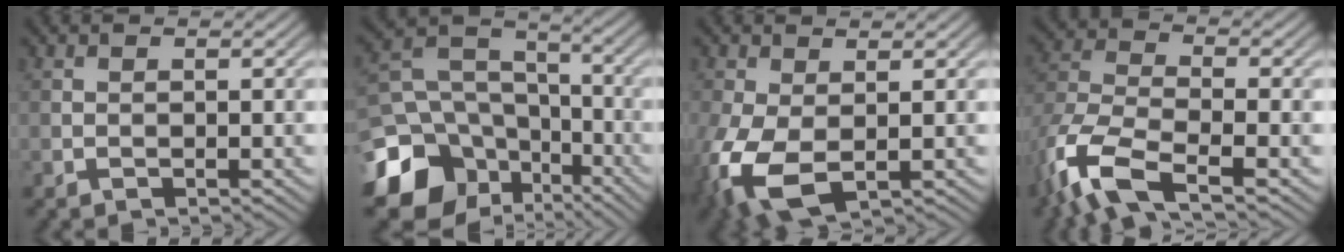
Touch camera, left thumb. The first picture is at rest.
{"total": 15.7, "force": [-7.5, 11.8, 7.0], "torque": [-0.207, -0.031, -0.117]}
{"total": 8.4, "force": [-1.9, 4.9, 6.6], "torque": [-0.186, -0.024, -0.034]}
{"total": 9.5, "force": [-5.6, 3.5, 6.8], "torque": [-0.157, -0.013, -0.126]}